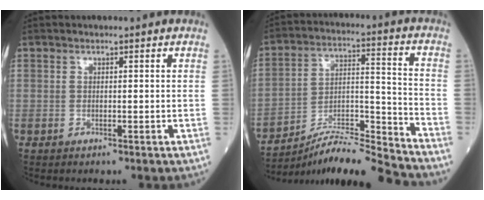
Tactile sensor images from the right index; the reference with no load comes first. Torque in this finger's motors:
{"motor_torque": [1.07, -1.07, 0.25, 0.07]}